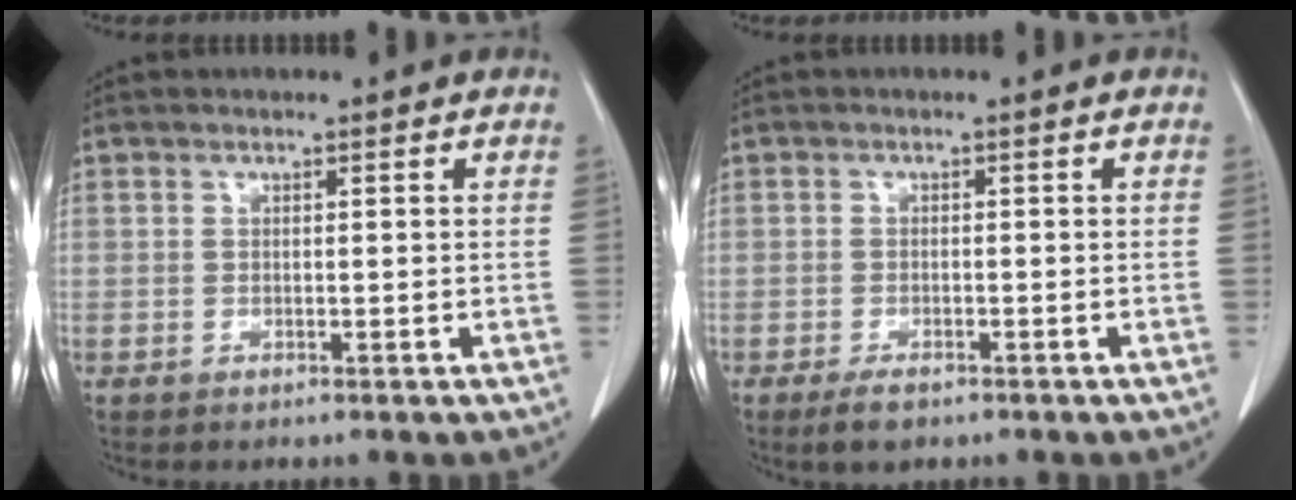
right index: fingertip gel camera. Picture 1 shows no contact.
{"total": 2.7, "force": [-1.9, 1.2, 1.6], "torque": [-0.034, -0.004, -0.027]}